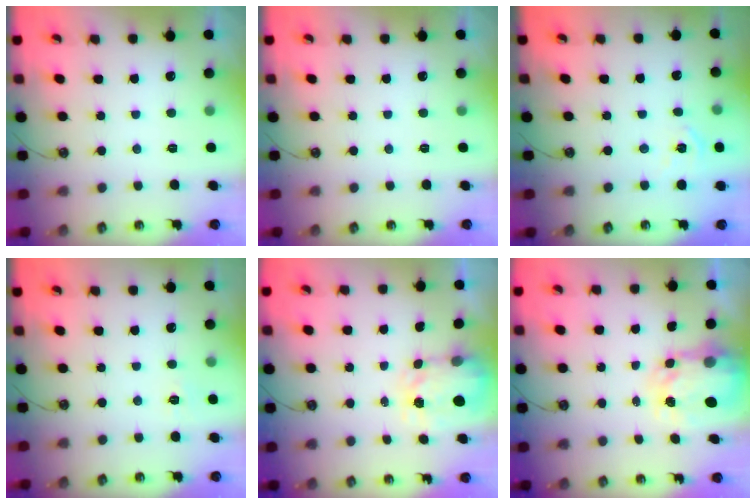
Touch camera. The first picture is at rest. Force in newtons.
{"total": 0.0}
{"total": 5.1, "press": 5.0, "slide": 0.7}
{"total": 4.8, "press": 4.8, "slide": 0.6}
{"total": 3.7, "press": 3.7, "slide": 0.6}
{"total": 5.2, "press": 5.1, "slide": 0.4}